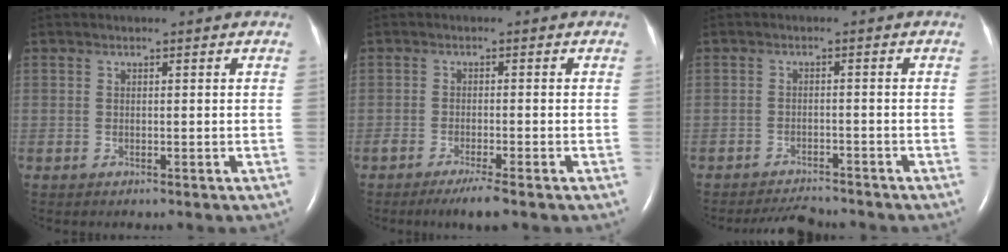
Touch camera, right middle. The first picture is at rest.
{"total": 3.4, "force": [-2.5, -0.2, 2.2], "torque": [-0.043, -0.008, -0.045]}
{"total": 4.4, "force": [-4.3, 0.4, 0.5], "torque": [-0.013, -0.012, -0.070]}